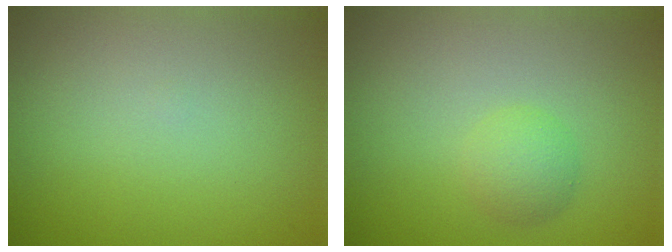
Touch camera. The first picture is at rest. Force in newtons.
{"total": 1.9, "press": 1.9, "slide": 0.1}